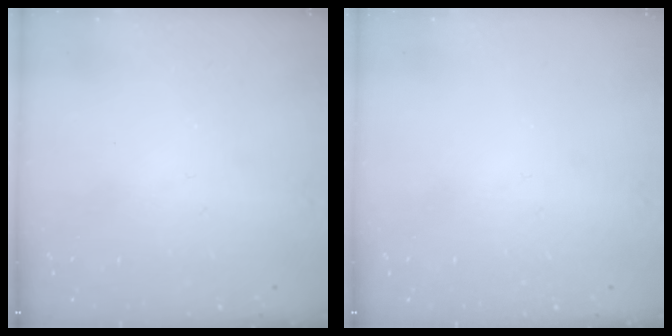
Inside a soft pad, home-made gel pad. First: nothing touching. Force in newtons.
{"total": 0.0}